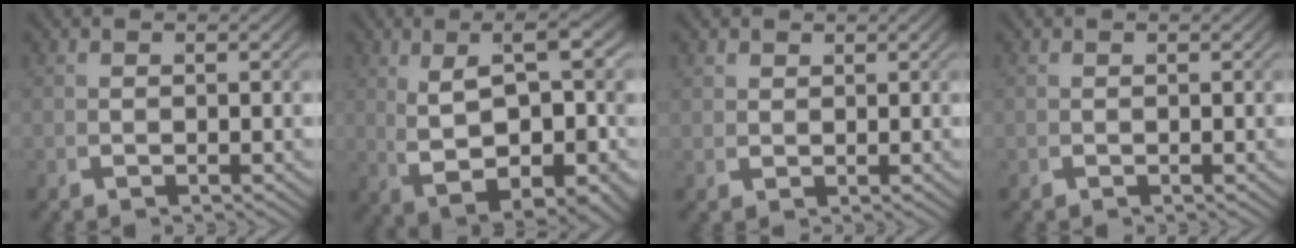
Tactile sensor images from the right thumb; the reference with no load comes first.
{"total": 12.0, "force": [0.1, 6.7, 10.0], "torque": [-0.201, -0.039, 0.039]}
{"total": 1.2, "force": [1.2, 0.4, 0.1], "torque": [0.006, 0.001, 0.029]}
{"total": 0.0}